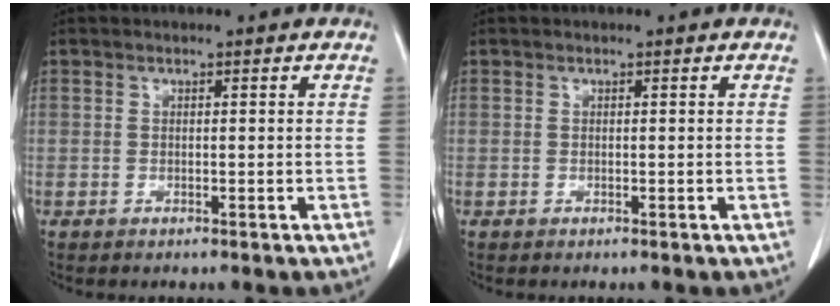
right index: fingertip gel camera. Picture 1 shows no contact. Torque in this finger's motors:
{"motor_torque": [0.00, 0.00, 0.00, 0.00]}